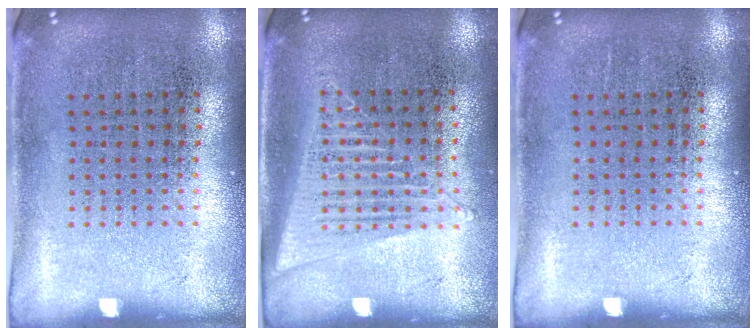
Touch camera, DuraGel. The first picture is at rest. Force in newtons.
{"total": 1.4, "press": 1.3, "slide": 0.5}
{"total": 0.0}